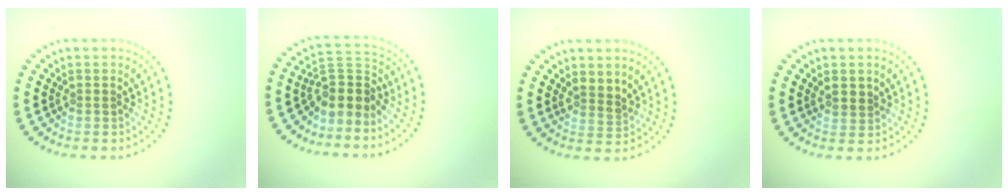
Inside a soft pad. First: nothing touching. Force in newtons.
{"total": 3.4, "press": 2.6, "slide": 2.2}
{"total": 1.9, "press": 1.4, "slide": 1.2}
{"total": 1.1, "press": 0.9, "slide": 0.6}